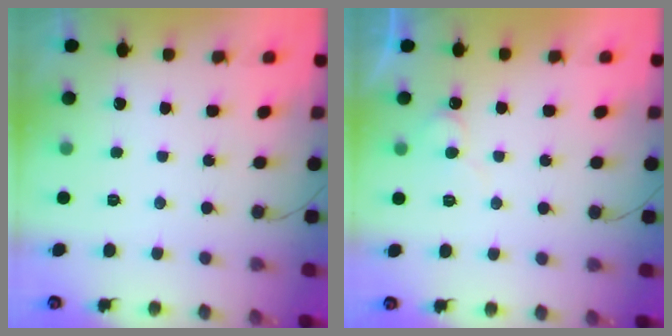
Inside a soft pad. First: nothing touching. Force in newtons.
{"total": 7.5, "press": 7.5, "slide": 0.8}